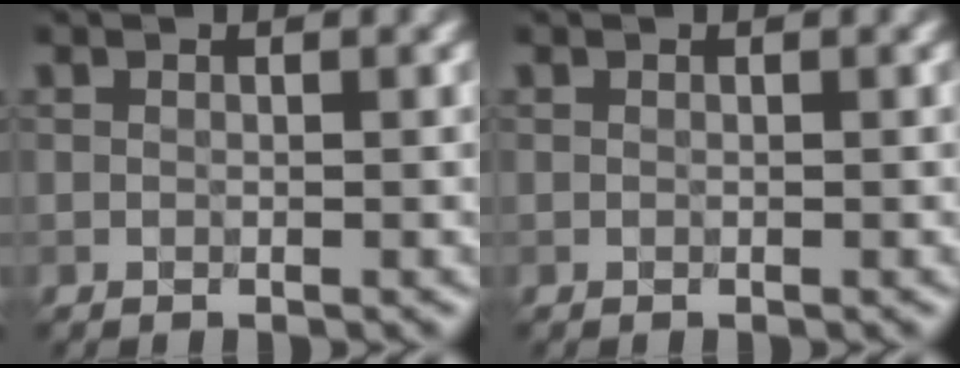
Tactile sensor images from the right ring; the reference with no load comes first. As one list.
[{"total": 0.0}]